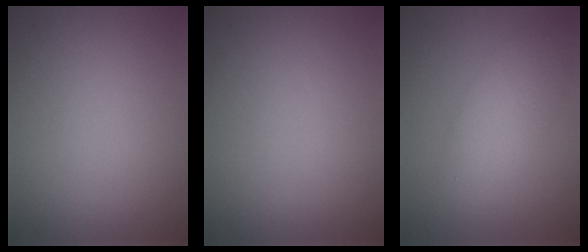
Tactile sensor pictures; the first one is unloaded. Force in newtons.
{"total": 0.0}
{"total": 3.8, "press": 3.8, "slide": 0.1}